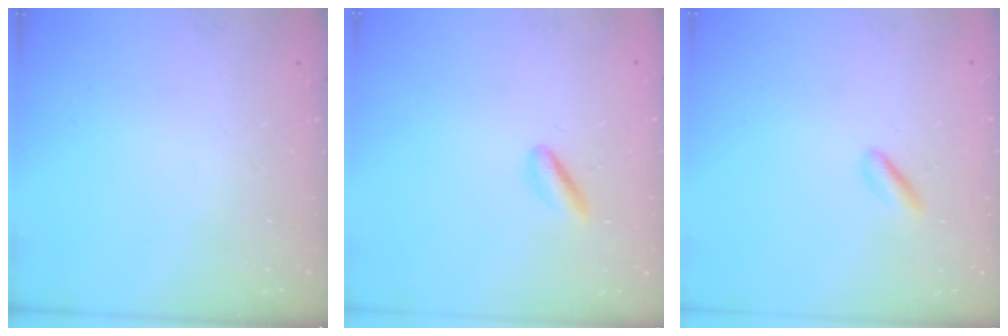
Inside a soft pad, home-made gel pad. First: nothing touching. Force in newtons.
{"total": 2.9, "press": 2.8, "slide": 0.6}
{"total": 2.4, "press": 2.3, "slide": 0.6}